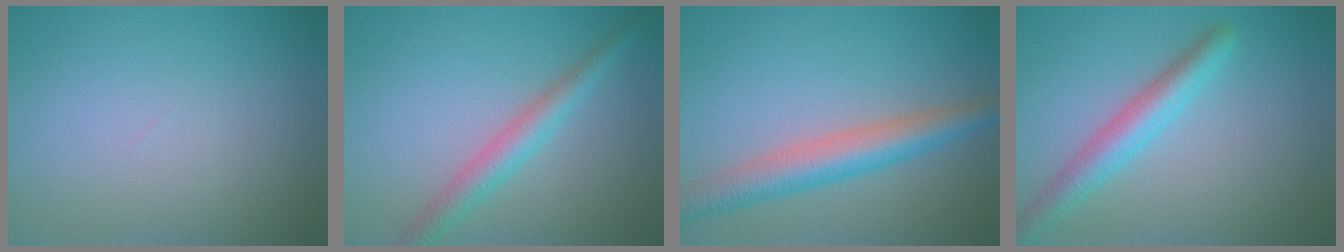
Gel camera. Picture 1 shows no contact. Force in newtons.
{"total": 3.2, "press": 3.2, "slide": 0.1}
{"total": 5.2, "press": 5.2, "slide": 0.1}
{"total": 3.8, "press": 3.8, "slide": 0.1}